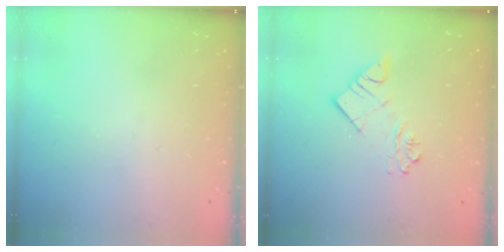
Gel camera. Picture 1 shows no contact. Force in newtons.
{"total": 6.1, "press": 6.1, "slide": 0.4}